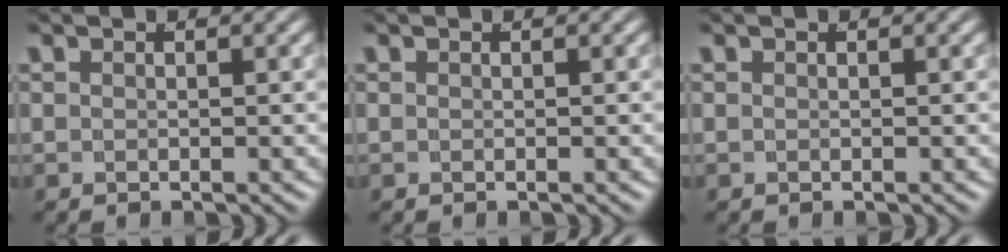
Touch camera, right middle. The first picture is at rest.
{"total": 0.0}
{"total": 0.0}